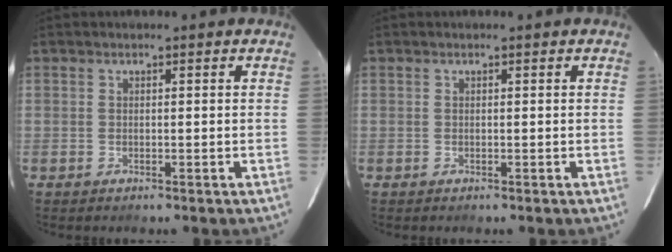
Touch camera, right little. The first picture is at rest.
{"total": 0.0}